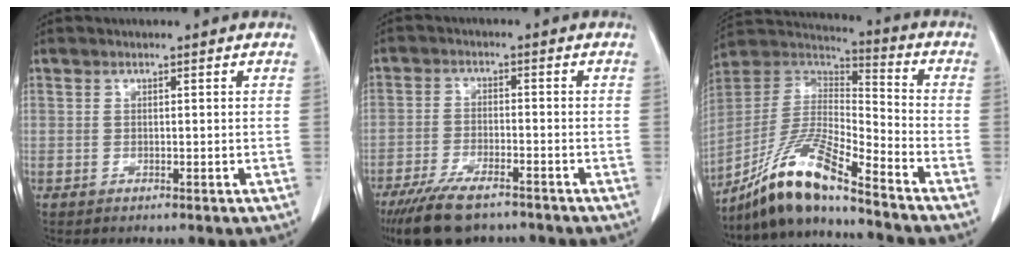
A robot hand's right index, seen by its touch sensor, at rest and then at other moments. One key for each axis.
{"total": 10.3, "fx": -7.9, "fy": 2.9, "fz": 5.9, "tx": -0.104, "ty": -0.020, "tz": -0.131}
{"total": 15.2, "fx": -11.9, "fy": 0.9, "fz": 9.4, "tx": -0.188, "ty": -0.004, "tz": -0.221}